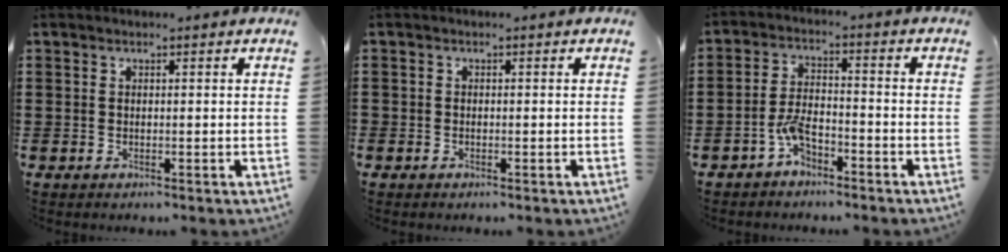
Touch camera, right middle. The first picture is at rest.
{"total": 0.5, "force": [-0.4, 0.3, 0.2], "torque": [-0.005, -0.002, -0.008]}
{"total": 4.5, "force": [-3.0, 1.7, 2.8], "torque": [-0.072, 0.002, -0.061]}